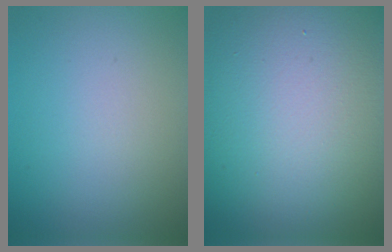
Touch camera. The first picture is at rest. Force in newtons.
{"total": 20.8, "press": 20.8, "slide": 1.5}